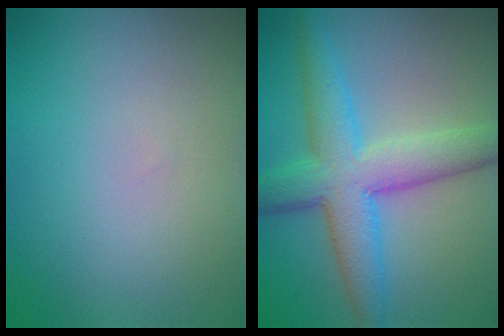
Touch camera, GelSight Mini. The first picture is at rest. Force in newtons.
{"total": 7.0, "press": 7.0, "slide": 0.1}